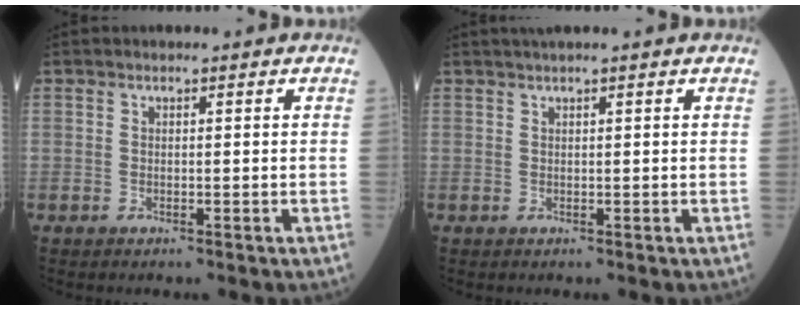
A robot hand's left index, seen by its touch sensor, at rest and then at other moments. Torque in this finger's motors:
{"motor_torque": [0.14, 0.03, 0.01, 0.00]}